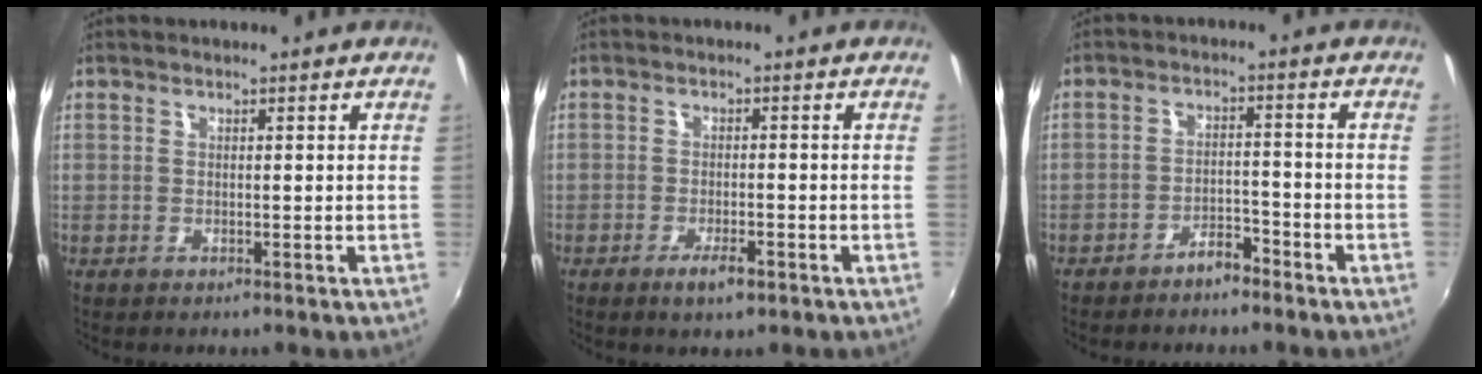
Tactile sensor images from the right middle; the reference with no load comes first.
{"total": 3.4, "force": [-2.1, 1.0, 2.5], "torque": [-0.057, -0.005, -0.035]}
{"total": 4.0, "force": [-3.4, 1.3, 1.5], "torque": [-0.041, 0.009, -0.053]}